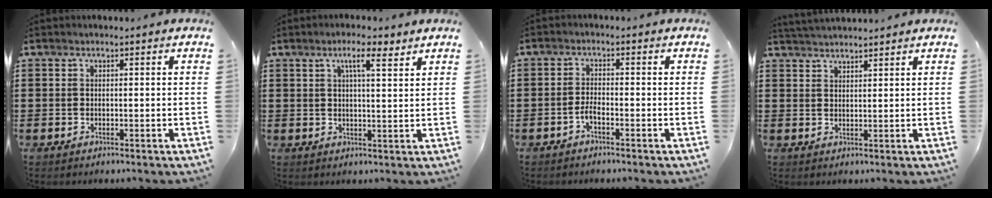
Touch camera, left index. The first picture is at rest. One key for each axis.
{"total": 4.7, "fx": 2.9, "fy": 0.9, "fz": 3.6, "tx": -0.071, "ty": 0.003, "tz": 0.046}
{"total": 1.9, "fx": -1.2, "fy": 0.5, "fz": 1.4, "tx": -0.035, "ty": -0.001, "tz": -0.024}
{"total": 2.4, "fx": 2.4, "fy": -0.2, "fz": 0.0, "tx": -0.007, "ty": -0.003, "tz": 0.047}